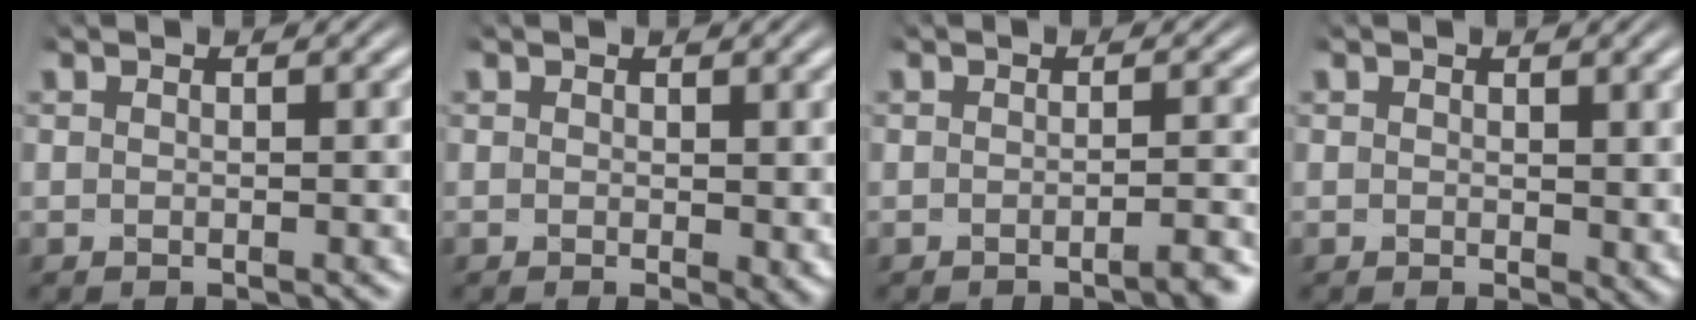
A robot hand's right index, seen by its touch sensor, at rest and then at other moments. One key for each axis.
{"total": 1.2, "fx": 0.1, "fy": 0.5, "fz": 1.1, "tx": -0.009, "ty": -0.007, "tz": 0.003}
{"total": 1.6, "fx": -1.4, "fy": 0.0, "fz": 0.8, "tx": -0.011, "ty": 0.005, "tz": -0.027}
{"total": 1.0, "fx": 0.3, "fy": 0.5, "fz": 0.8, "tx": -0.006, "ty": -0.010, "tz": 0.010}